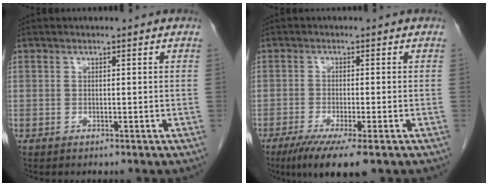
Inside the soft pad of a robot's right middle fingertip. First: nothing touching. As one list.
[{"total": 7.3, "force": [-4.6, 0.6, 5.7], "torque": [-0.096, -0.021, -0.073]}]